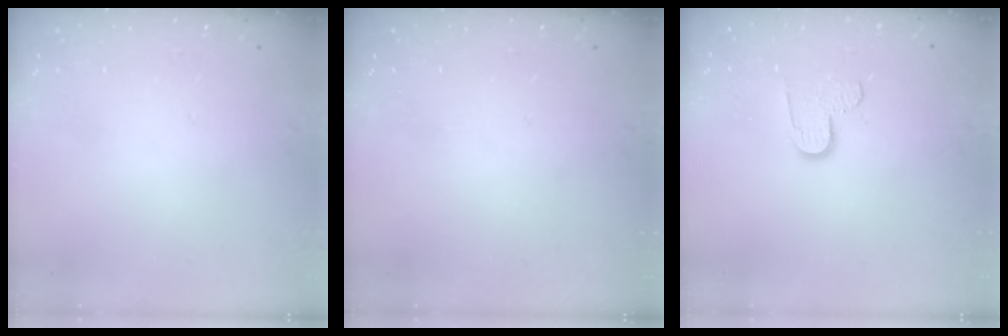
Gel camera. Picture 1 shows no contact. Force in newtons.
{"total": 0.0}
{"total": 7.0, "press": 7.0, "slide": 0.3}